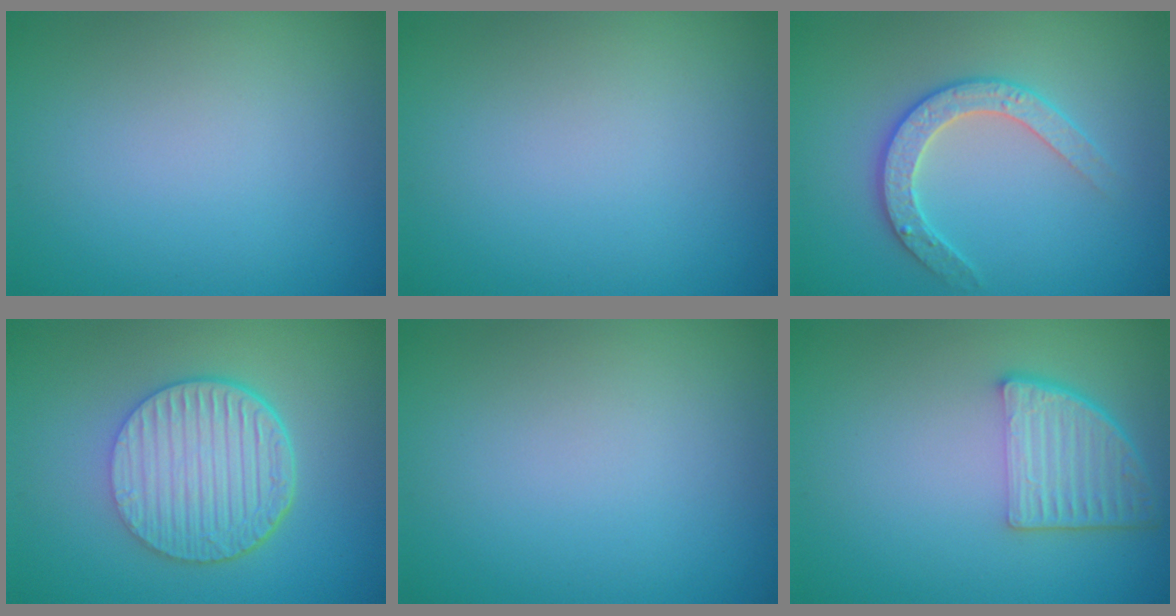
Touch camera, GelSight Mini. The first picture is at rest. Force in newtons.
{"total": 0.0}
{"total": 2.8, "press": 2.7, "slide": 0.6}
{"total": 7.1, "press": 4.8, "slide": 5.2}
{"total": 0.0}
{"total": 4.5, "press": 3.4, "slide": 3.0}